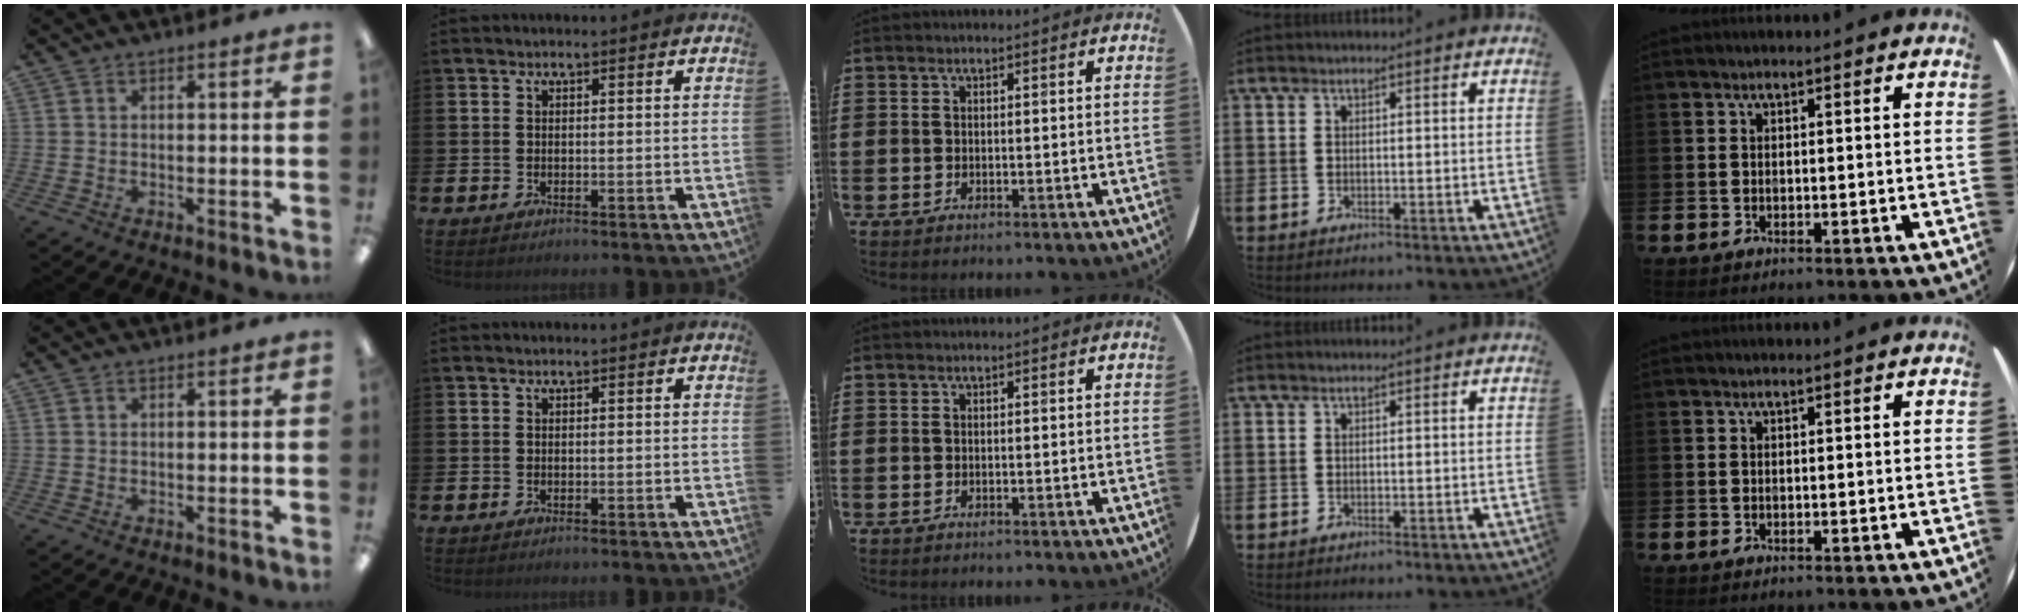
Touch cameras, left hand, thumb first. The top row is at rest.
{}